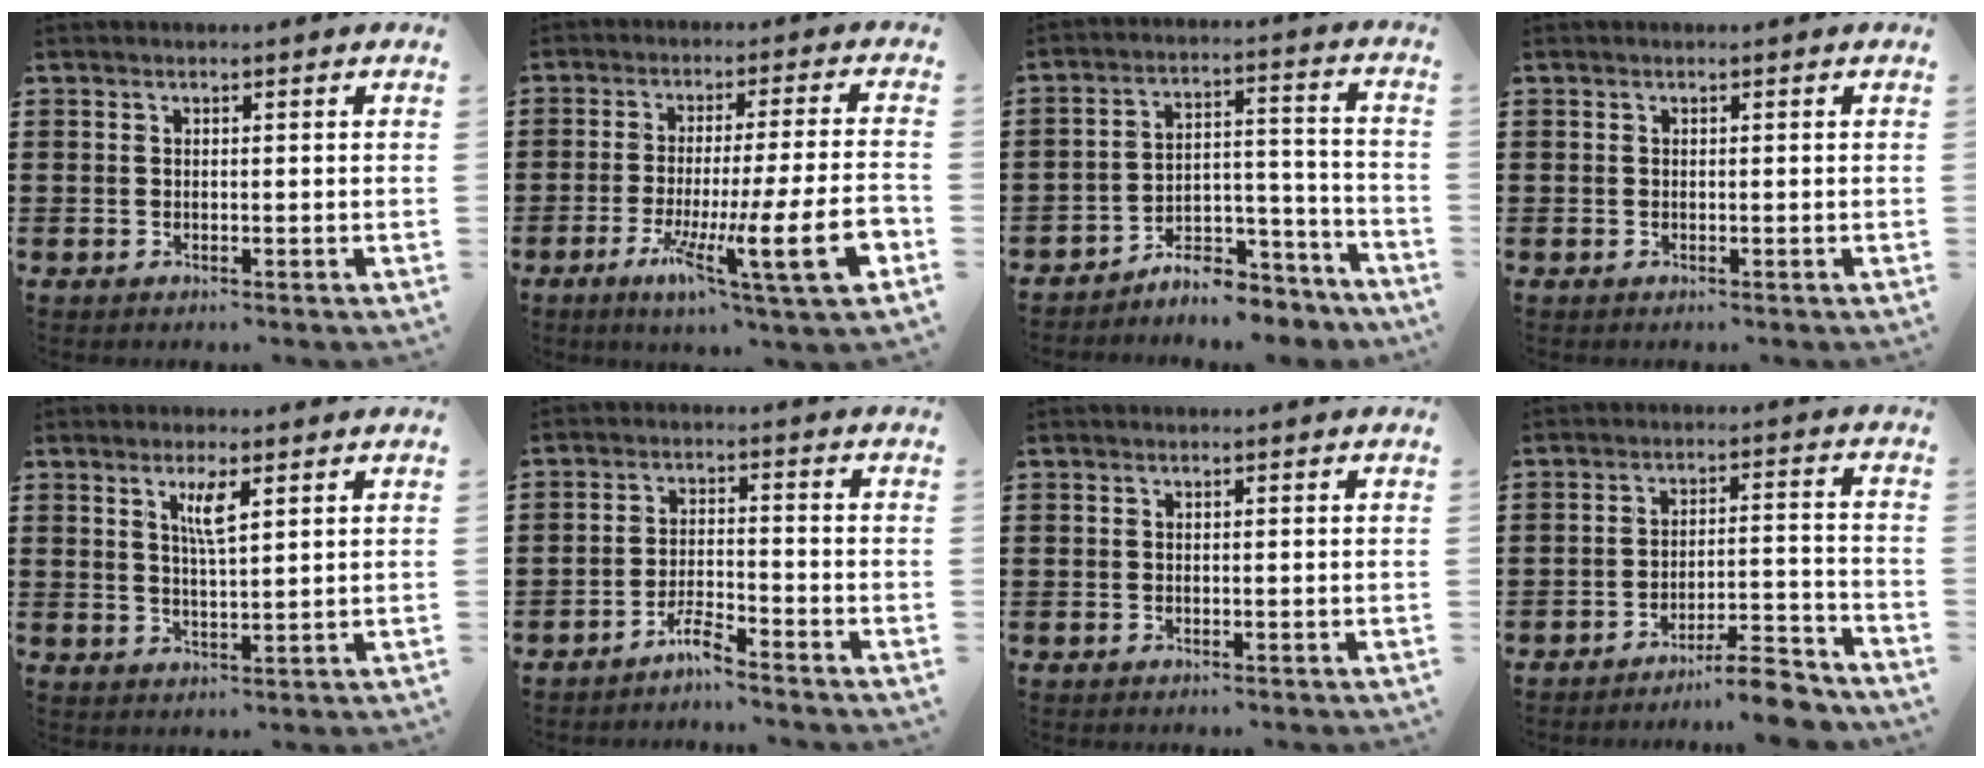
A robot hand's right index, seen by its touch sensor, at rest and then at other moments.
{"total": 15.1, "force": [-4.8, 1.7, 14.2], "torque": [-0.234, -0.010, -0.071]}
{"total": 6.9, "force": [-6.5, 1.6, 1.6], "torque": [-0.019, 0.020, -0.126]}
{"total": 0.0}
{"total": 4.0, "force": [1.9, 0.8, 3.4], "torque": [-0.064, 0.001, 0.029]}
{"total": 3.5, "force": [-3.3, 0.2, 1.3], "torque": [-0.035, 0.003, -0.067]}
{"total": 0.0}
{"total": 7.3, "force": [-6.7, 0.3, 2.9], "torque": [-0.039, 0.008, -0.124]}